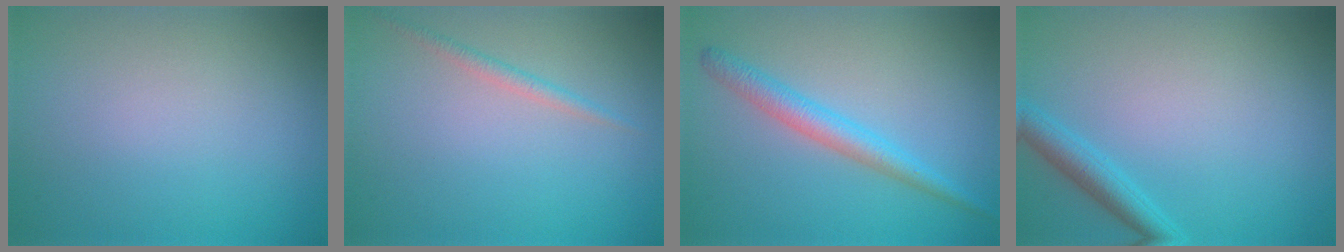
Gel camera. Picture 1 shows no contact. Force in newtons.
{"total": 1.1, "press": 1.1, "slide": 0.0}
{"total": 2.9, "press": 2.9, "slide": 0.0}
{"total": 2.5, "press": 2.4, "slide": 0.1}